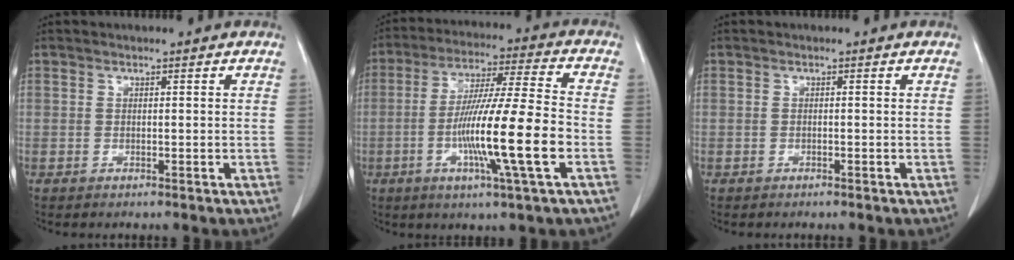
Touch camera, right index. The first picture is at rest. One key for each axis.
{"total": 15.5, "fx": -4.0, "fy": -0.5, "fz": 15.0, "tx": -0.275, "ty": -0.010, "tz": -0.076}
{"total": 0.0}